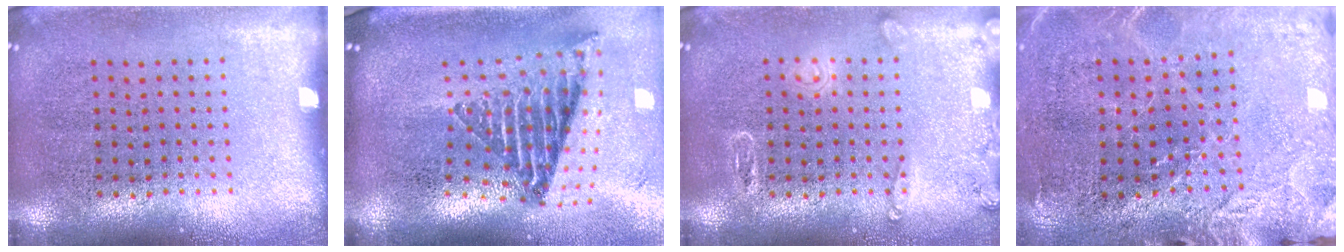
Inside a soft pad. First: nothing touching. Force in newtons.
{"total": 2.6, "press": 1.6, "slide": 2.0}
{"total": 1.8, "press": 1.8, "slide": 0.2}
{"total": 2.8, "press": 2.6, "slide": 0.9}